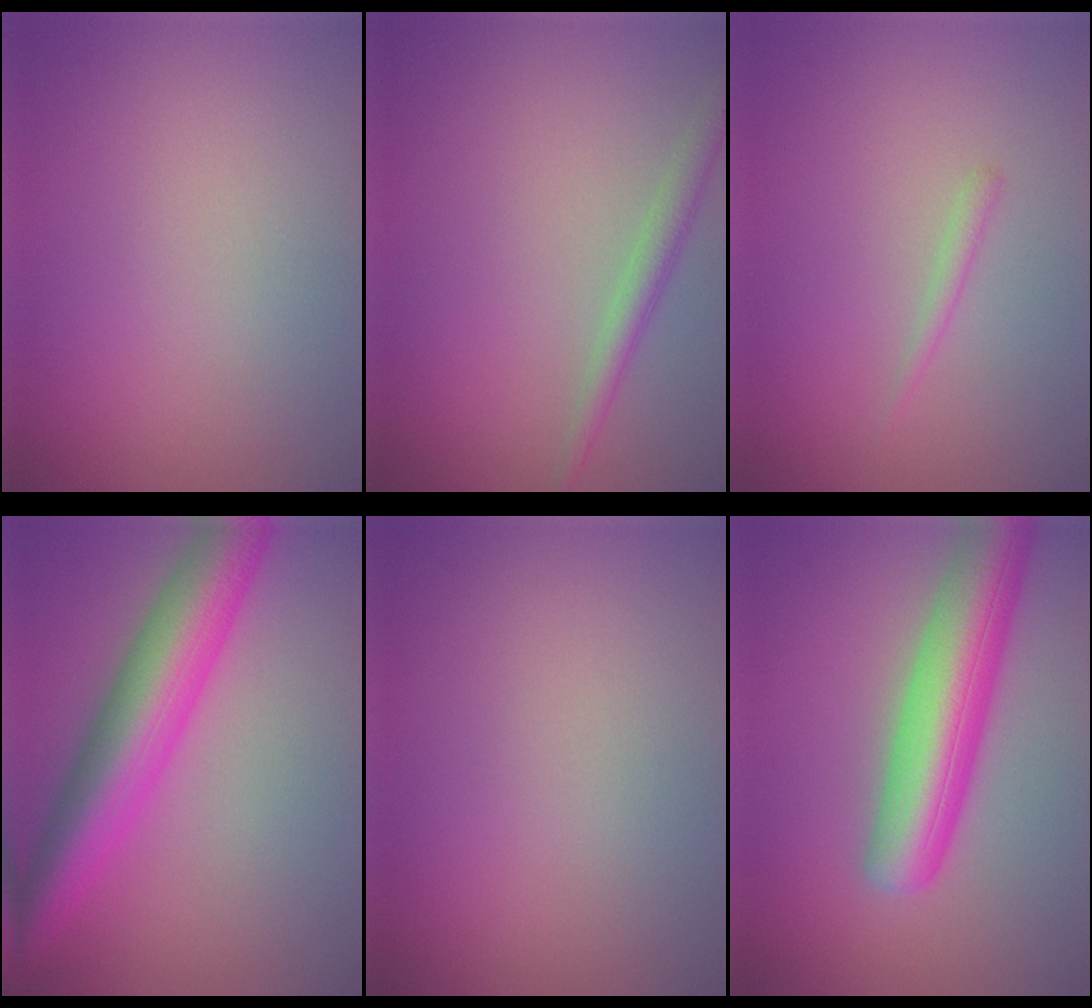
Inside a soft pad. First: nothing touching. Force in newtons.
{"total": 2.2, "press": 2.2, "slide": 0.1}
{"total": 0.8, "press": 0.8, "slide": 0.1}
{"total": 8.1, "press": 8.1, "slide": 0.2}
{"total": 0.0}
{"total": 7.9, "press": 7.8, "slide": 0.3}